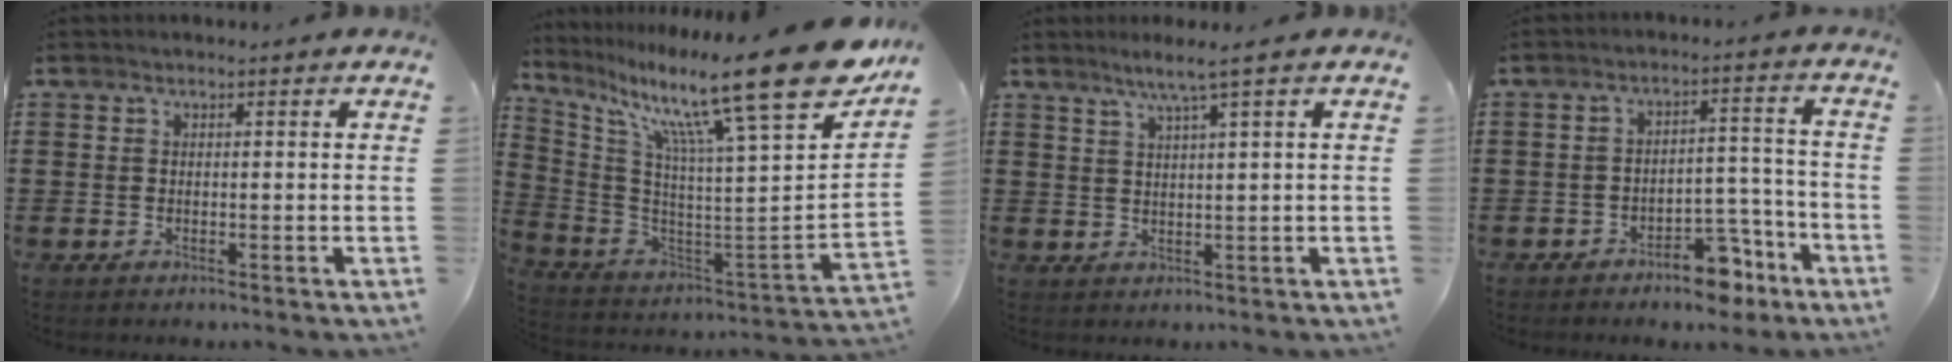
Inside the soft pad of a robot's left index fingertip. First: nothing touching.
{"total": 18.8, "force": [12.3, 1.9, 14.0], "torque": [-0.244, -0.094, 0.184]}
{"total": 3.4, "force": [1.9, -0.5, 2.8], "torque": [-0.059, -0.003, 0.030]}
{"total": 6.7, "force": [-5.4, 2.5, 3.0], "torque": [-0.041, 0.022, -0.098]}